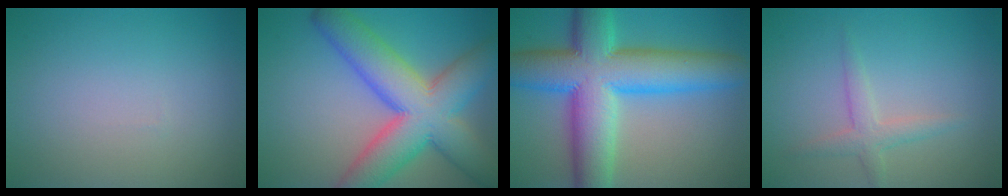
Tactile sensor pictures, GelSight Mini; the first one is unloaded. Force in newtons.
{"total": 11.4, "press": 11.4, "slide": 0.5}
{"total": 13.0, "press": 13.0, "slide": 0.3}
{"total": 2.1, "press": 2.1, "slide": 0.1}